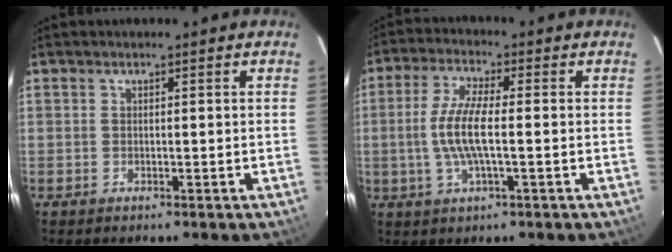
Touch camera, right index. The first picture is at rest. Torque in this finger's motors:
{"motor_torque": [0.86, -0.34, 0.75, 0.18]}